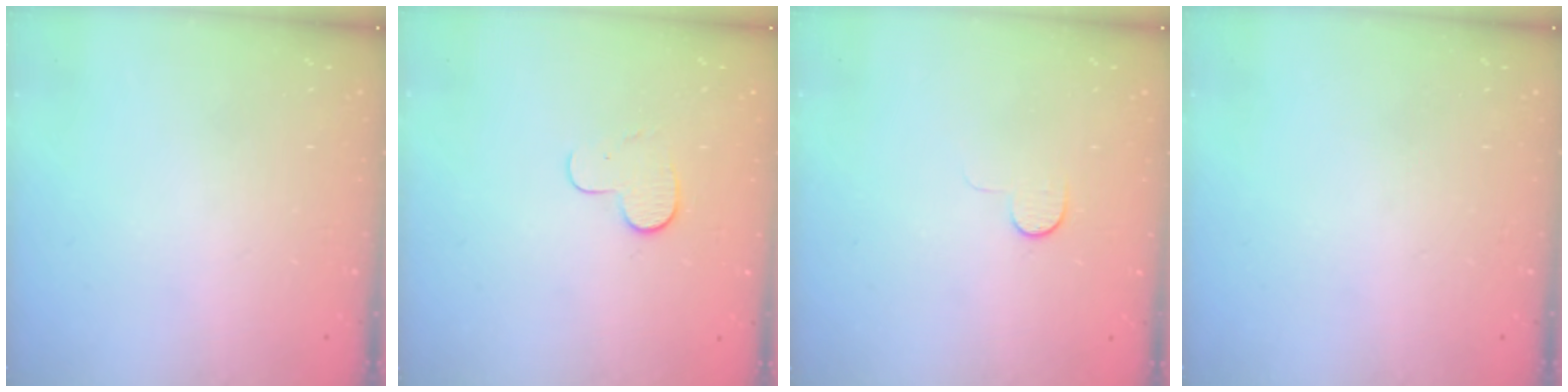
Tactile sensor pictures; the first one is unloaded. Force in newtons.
{"total": 6.3, "press": 6.3, "slide": 0.5}
{"total": 5.0, "press": 5.0, "slide": 0.5}
{"total": 0.0}